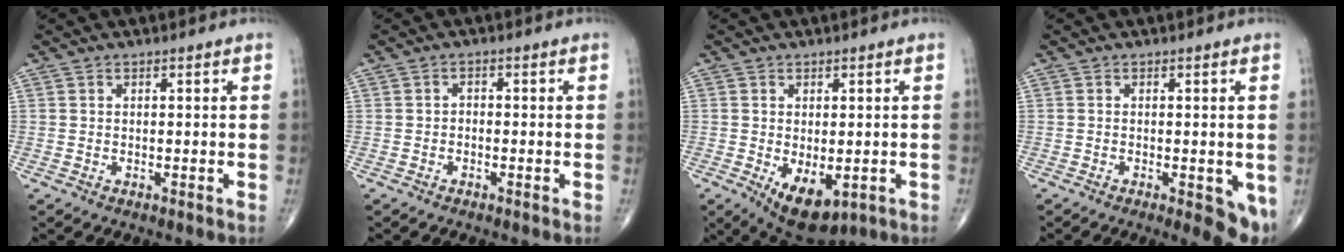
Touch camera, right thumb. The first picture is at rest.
{"total": 0.9, "force": [-0.6, 0.6, 0.5], "torque": [-0.001, 0.008, -0.014]}
{"total": 8.5, "force": [-2.6, 4.4, 6.8], "torque": [-0.093, -0.012, -0.024]}
{"total": 6.5, "force": [-1.7, 2.0, 5.9], "torque": [-0.071, -0.018, -0.023]}